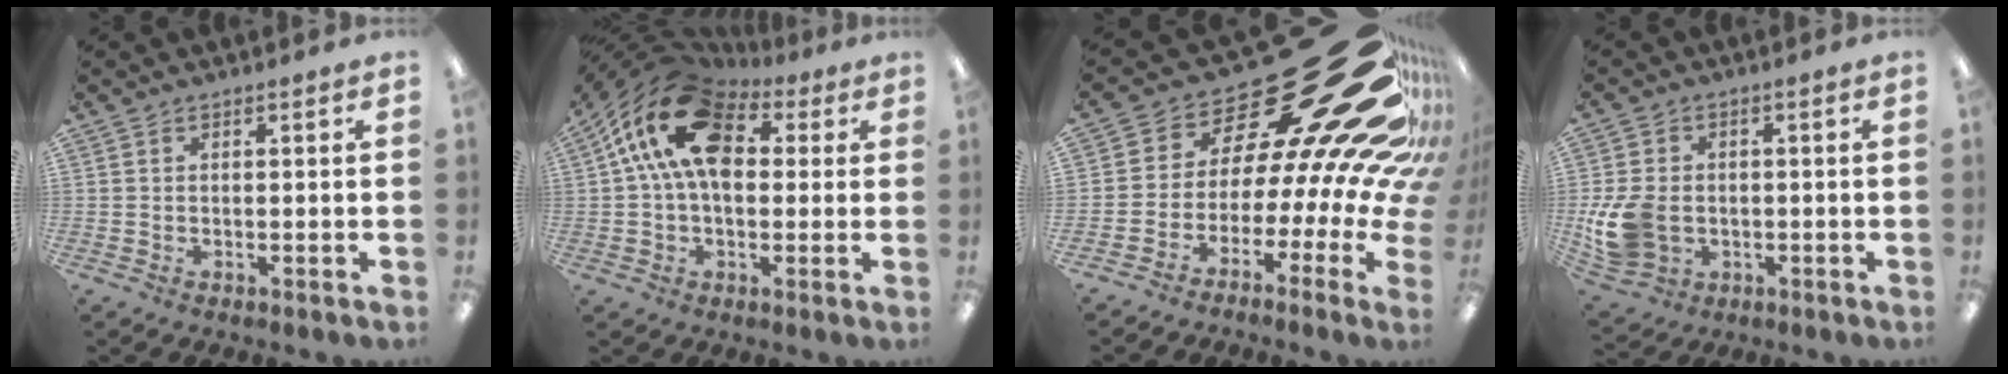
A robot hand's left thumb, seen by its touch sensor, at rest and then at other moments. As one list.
[{"total": 17.4, "force": [5.5, 11.2, 12.1], "torque": [-0.228, -0.009, 0.100]}, {"total": 28.2, "force": [15.5, 10.9, 20.9], "torque": [-0.255, -0.159, 0.295]}, {"total": 12.1, "force": [-2.0, 9.5, 7.2], "torque": [-0.154, 0.008, -0.033]}]